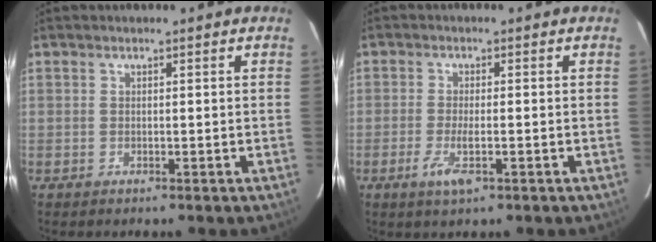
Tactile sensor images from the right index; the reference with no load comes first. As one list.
[{"total": 3.7, "force": [-1.7, 0.7, 3.2], "torque": [-0.069, -0.006, -0.029]}]